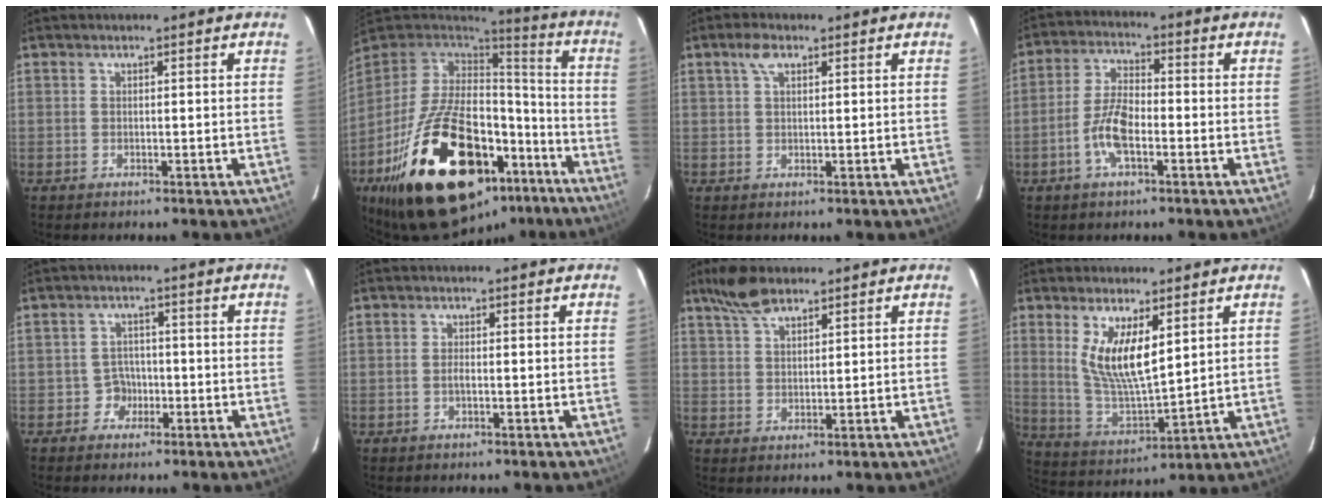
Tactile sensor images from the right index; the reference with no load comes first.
{"total": 32.4, "force": [-18.2, 16.5, 21.1], "torque": [-0.385, 0.003, -0.256]}
{"total": 2.9, "force": [1.5, 1.4, 2.1], "torque": [-0.041, 0.009, 0.028]}
{"total": 7.5, "force": [-2.8, 2.8, 6.4], "torque": [-0.133, 0.009, -0.056]}
{"total": 3.2, "force": [-1.5, 2.8, -0.1], "torque": [0.005, 0.016, -0.025]}
{"total": 1.1, "force": [-0.3, 0.3, 1.0], "torque": [-0.020, 0.003, -0.007]}
{"total": 6.5, "force": [4.9, 2.4, 3.5], "torque": [-0.071, 0.016, 0.093]}
{"total": 11.6, "force": [4.5, 3.6, 10.1], "torque": [-0.195, -0.009, 0.100]}